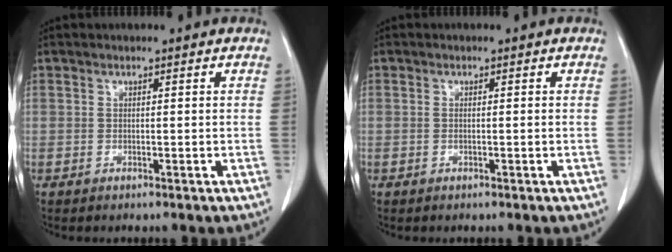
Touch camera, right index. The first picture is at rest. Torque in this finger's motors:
{"motor_torque": [-0.13, -0.03, -0.05, -0.01]}